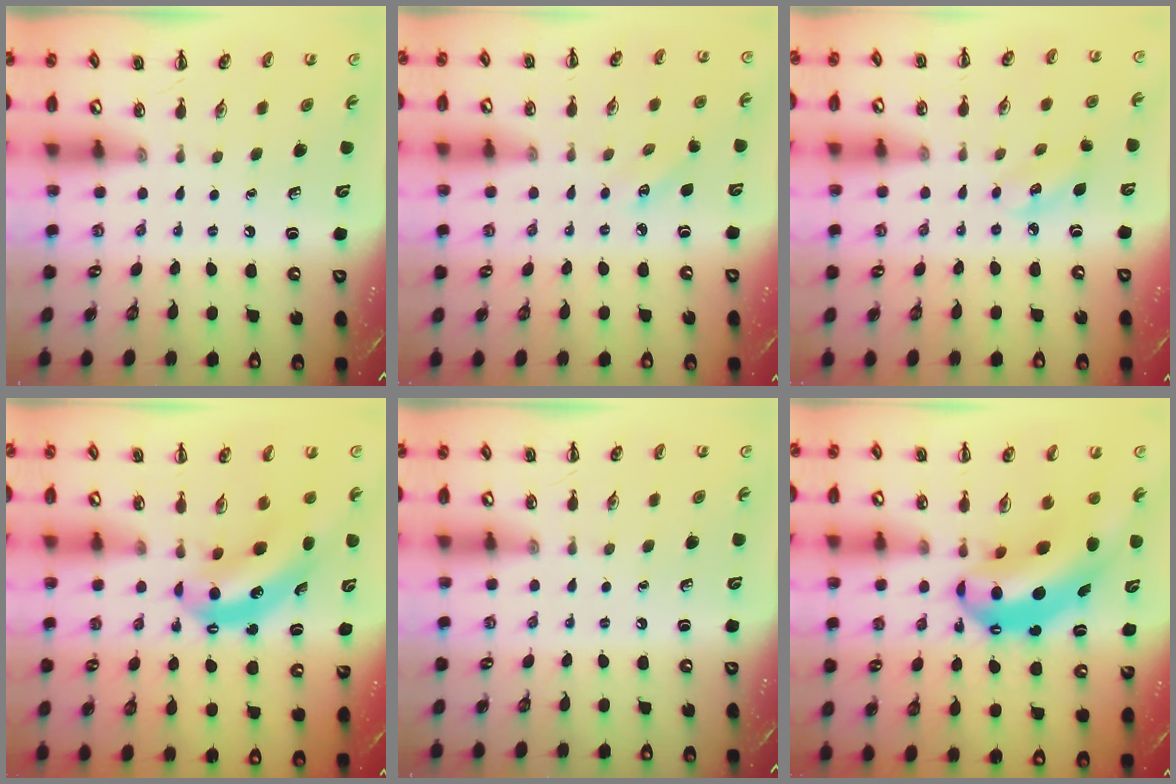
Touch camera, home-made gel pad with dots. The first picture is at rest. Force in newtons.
{"total": 2.3, "press": 2.2, "slide": 0.6}
{"total": 4.0, "press": 3.9, "slide": 0.7}
{"total": 6.1, "press": 6.1, "slide": 1.0}
{"total": 0.0}
{"total": 14.1, "press": 13.6, "slide": 3.5}